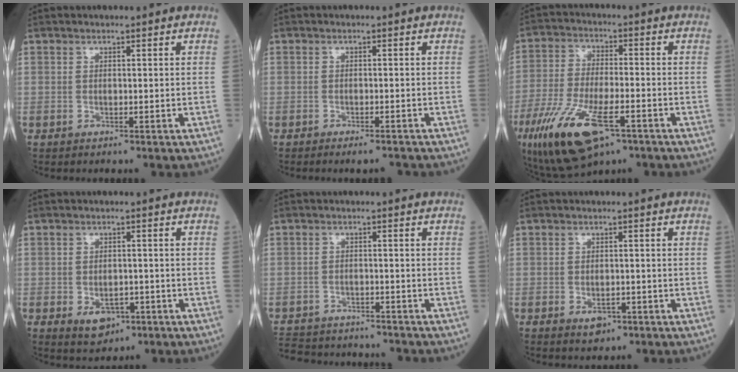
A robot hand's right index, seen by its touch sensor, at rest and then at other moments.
{"total": 2.7, "force": [-2.4, 0.3, 1.2], "torque": [-0.009, -0.003, -0.034]}
{"total": 15.5, "force": [-8.1, 4.9, 12.2], "torque": [-0.253, -0.026, -0.139]}
{"total": 4.3, "force": [-1.9, 2.8, 2.6], "torque": [-0.038, 0.000, -0.019]}
{"total": 12.3, "force": [-11.2, 3.8, 3.2], "torque": [-0.073, 0.005, -0.157]}
{"total": 2.6, "force": [-1.3, 1.6, 1.6], "torque": [-0.024, 0.001, -0.012]}